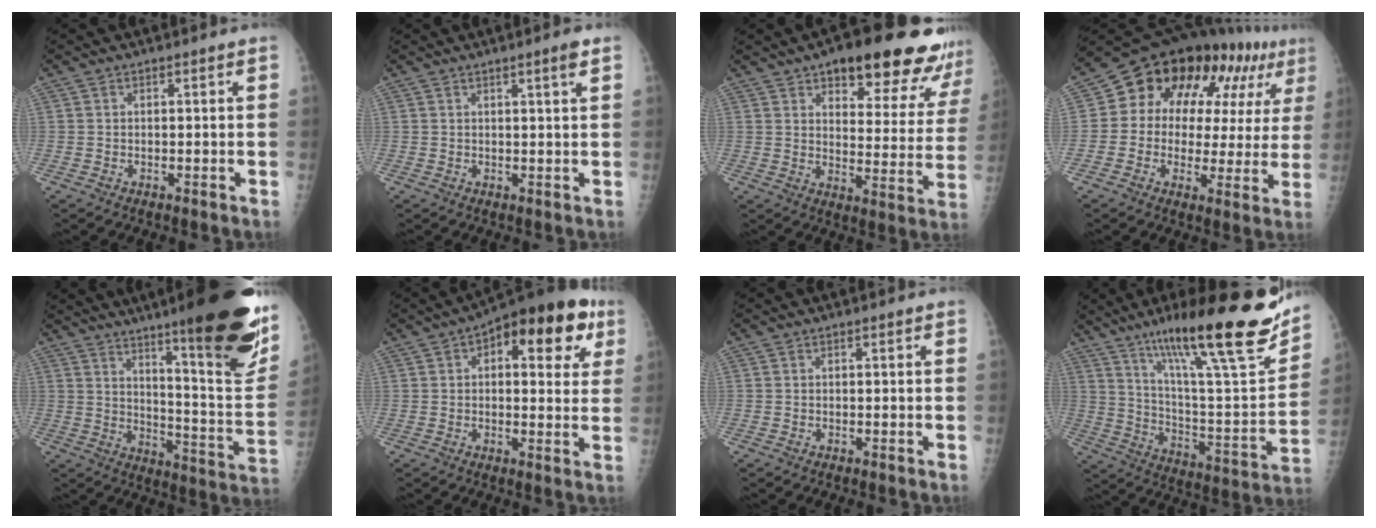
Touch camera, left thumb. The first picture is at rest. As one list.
[{"total": 2.1, "force": [1.2, -0.2, 1.7], "torque": [-0.025, -0.008, 0.019]}, {"total": 21.0, "force": [15.3, 7.3, 12.3], "torque": [-0.108, -0.064, 0.191]}, {"total": 19.5, "force": [7.4, 11.4, 14.0], "torque": [-0.150, 0.023, 0.100]}, {"total": 27.0, "force": [16.0, 4.1, 21.4], "torque": [-0.257, -0.073, 0.234]}, {"total": 17.2, "force": [6.7, 8.3, 13.4], "torque": [-0.136, 0.010, 0.080]}, {"total": 0.0}, {"total": 28.3, "force": [18.1, 4.7, 21.2], "torque": [-0.308, -0.059, 0.295]}]